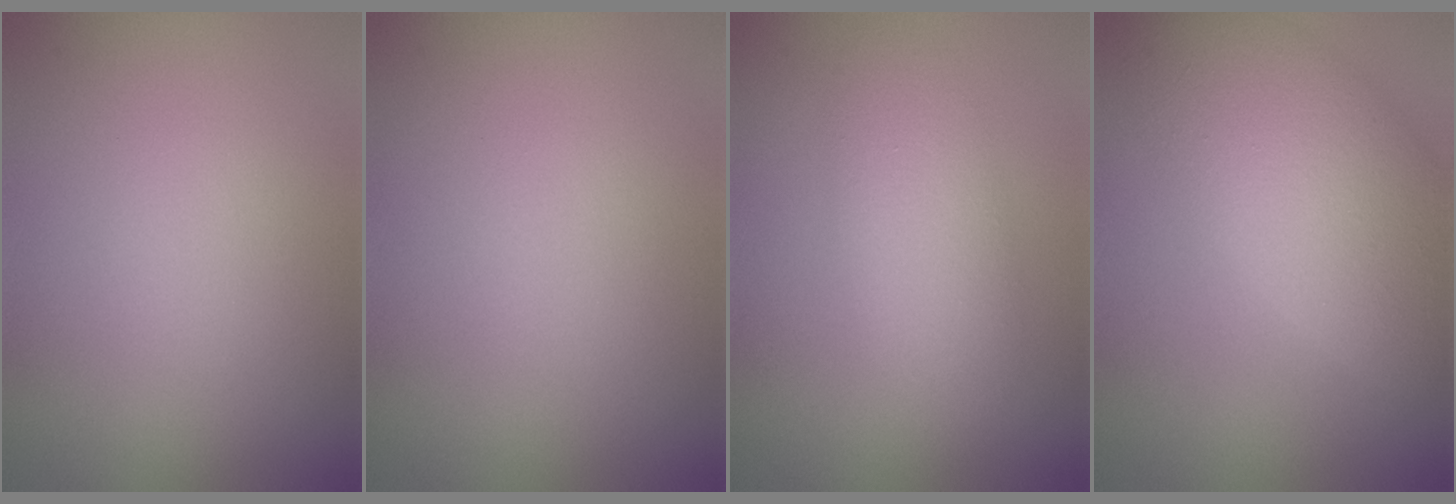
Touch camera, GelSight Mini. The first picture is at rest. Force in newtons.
{"total": 0.0}
{"total": 4.0, "press": 4.0, "slide": 0.3}
{"total": 8.0, "press": 8.0, "slide": 0.7}